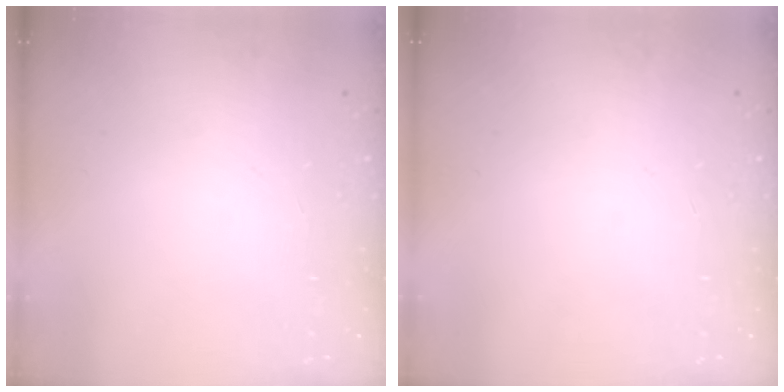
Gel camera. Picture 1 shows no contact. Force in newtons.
{"total": 0.0}